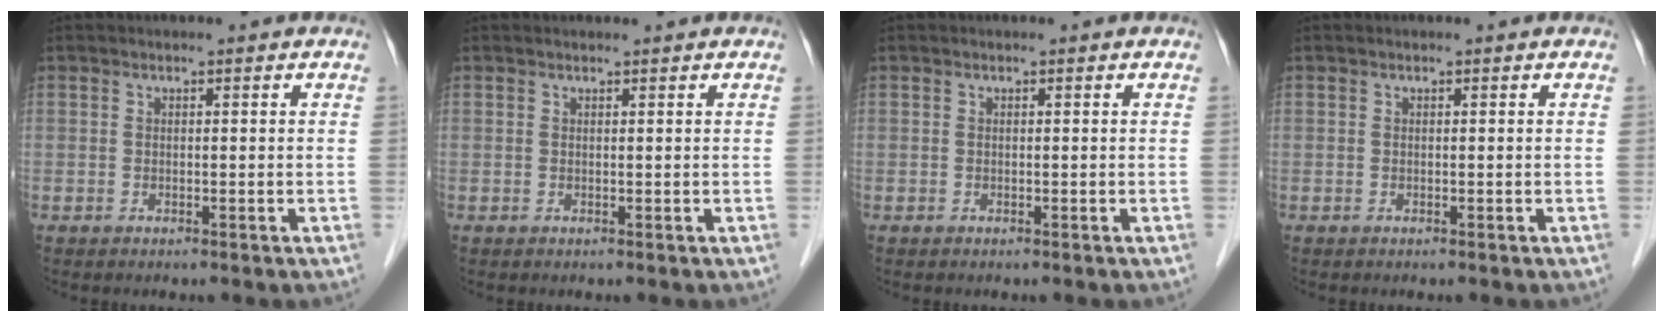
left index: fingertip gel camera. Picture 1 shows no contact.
{"total": 0.9, "force": [0.9, -0.1, 0.1], "torque": [-0.006, 0.003, 0.016]}
{"total": 0.0}
{"total": 0.0}